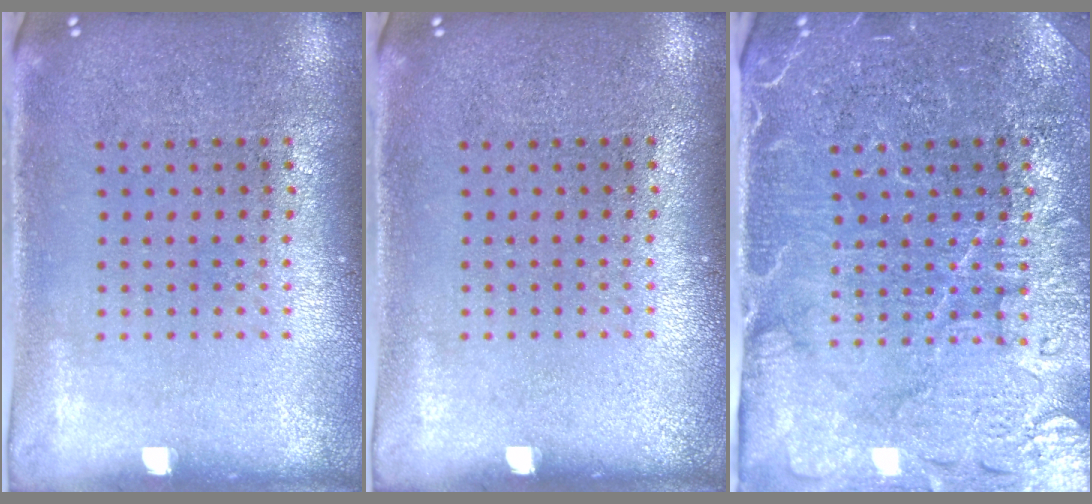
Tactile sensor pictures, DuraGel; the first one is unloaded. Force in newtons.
{"total": 0.0}
{"total": 4.6, "press": 4.4, "slide": 1.5}